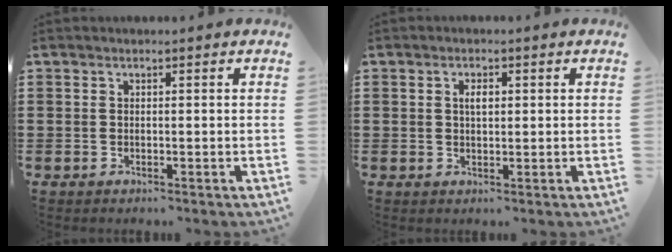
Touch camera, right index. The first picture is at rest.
{"total": 1.7, "force": [0.4, 0.7, 1.5], "torque": [-0.031, 0.005, 0.006]}